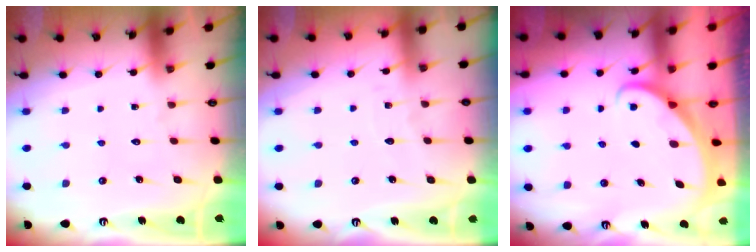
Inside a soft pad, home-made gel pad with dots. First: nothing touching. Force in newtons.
{"total": 2.3, "press": 2.3, "slide": 0.3}
{"total": 1.3, "press": 1.3, "slide": 0.0}